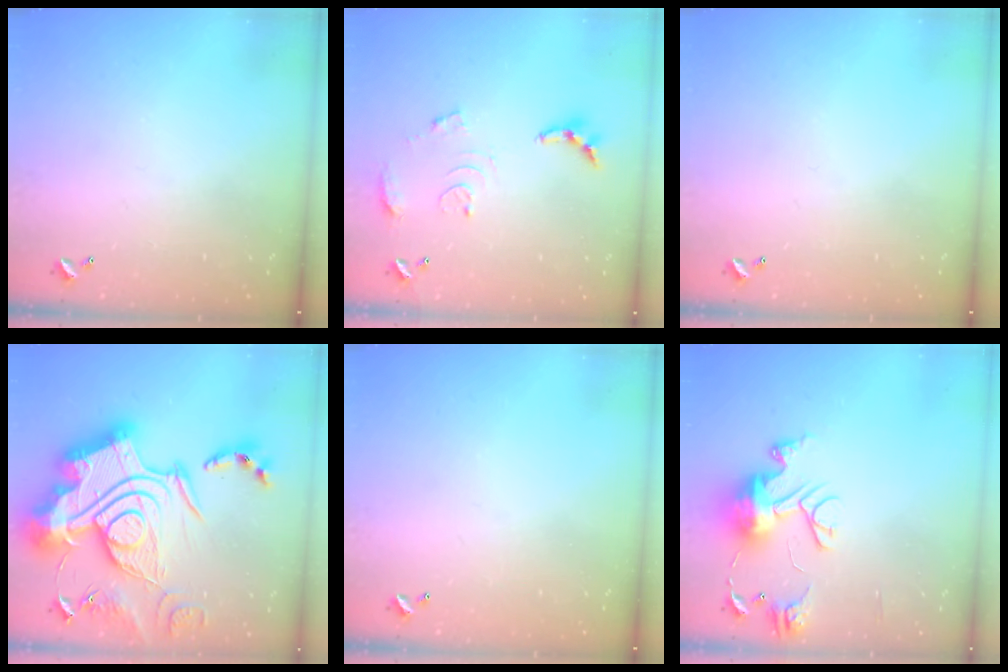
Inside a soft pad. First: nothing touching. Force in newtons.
{"total": 10.6, "press": 10.6, "slide": 0.8}
{"total": 0.0}
{"total": 0.6, "press": 0.6, "slide": 0.0}
{"total": 0.0}
{"total": 12.0, "press": 11.9, "slide": 1.2}